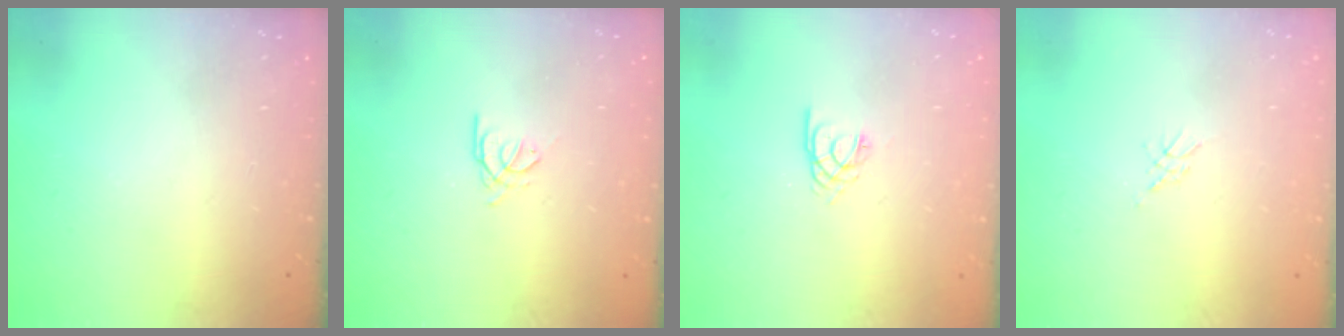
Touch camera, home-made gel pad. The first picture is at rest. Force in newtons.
{"total": 0.7, "press": 0.6, "slide": 0.3}
{"total": 2.8, "press": 2.7, "slide": 0.3}
{"total": 2.1, "press": 2.1, "slide": 0.5}